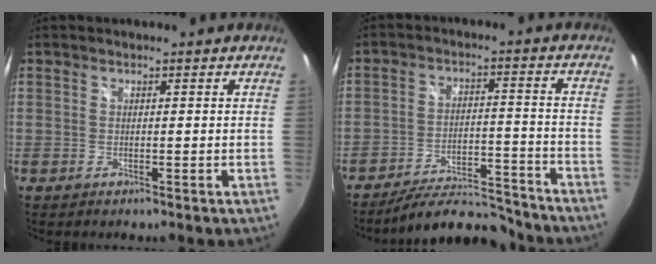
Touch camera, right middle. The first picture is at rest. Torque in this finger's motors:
{"motor_torque": [-0.51, -1.63, -0.35, -0.13]}